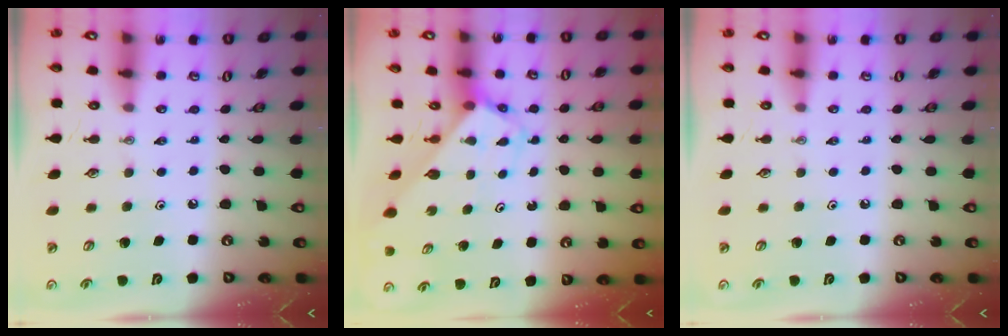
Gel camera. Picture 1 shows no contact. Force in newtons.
{"total": 2.8, "press": 2.8, "slide": 0.1}
{"total": 0.0}